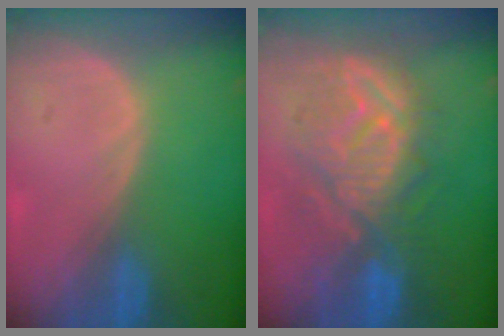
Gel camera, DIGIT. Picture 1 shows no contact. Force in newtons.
{"total": 10.4, "press": 10.1, "slide": 2.8}